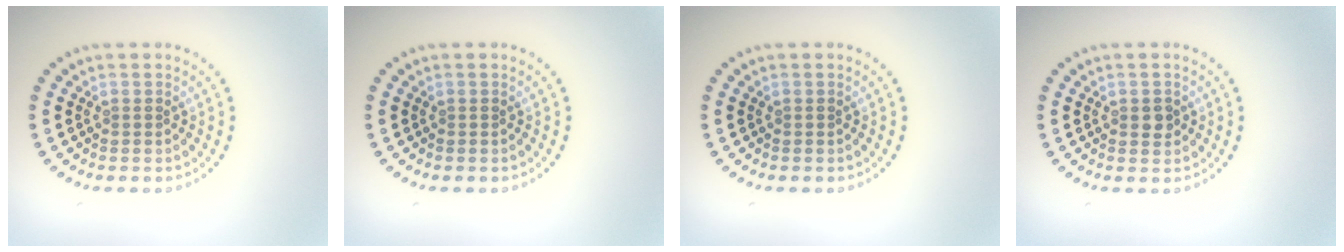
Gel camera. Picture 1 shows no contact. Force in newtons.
{"total": 0.0}
{"total": 0.0}
{"total": 1.3, "press": 1.3, "slide": 0.1}